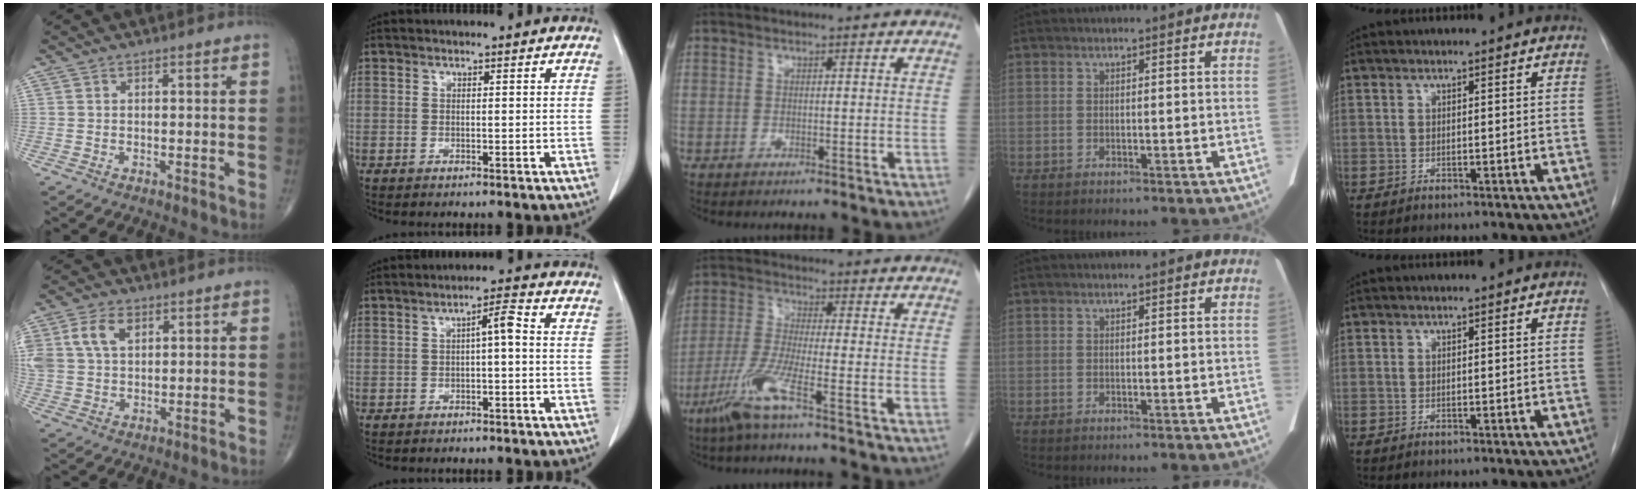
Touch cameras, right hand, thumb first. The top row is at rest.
{"thumb": {"total": 9.6, "force": [3.5, 6.4, 6.2], "torque": [-0.127, 0.002, 0.072]}, "index": {"total": 3.2, "force": [0.0, 0.4, 3.1], "torque": [-0.047, 0.009, -0.002]}, "middle": {"total": 7.1, "force": [-4.1, -0.6, 5.7], "torque": [-0.125, -0.014, -0.090]}}